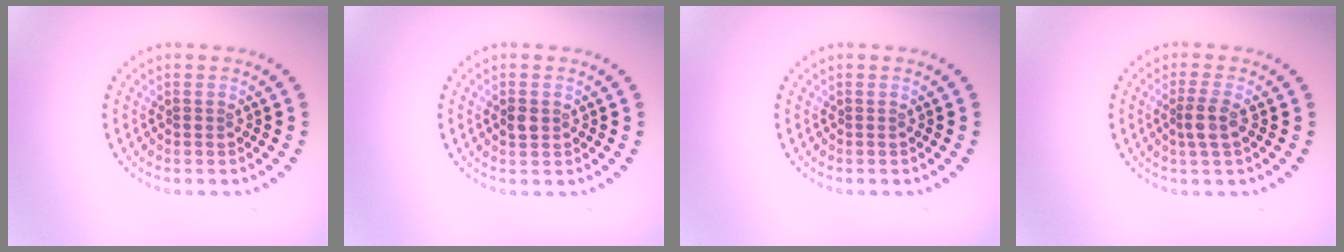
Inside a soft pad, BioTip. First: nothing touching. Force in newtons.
{"total": 1.4, "press": 1.4, "slide": 0.1}
{"total": 0.0}
{"total": 2.3, "press": 1.9, "slide": 1.2}